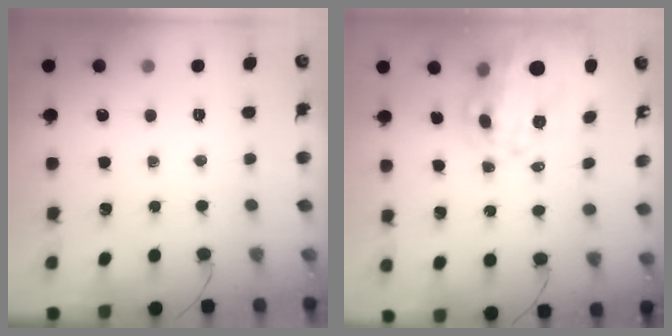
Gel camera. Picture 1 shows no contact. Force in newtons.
{"total": 20.5, "press": 20.0, "slide": 4.7}